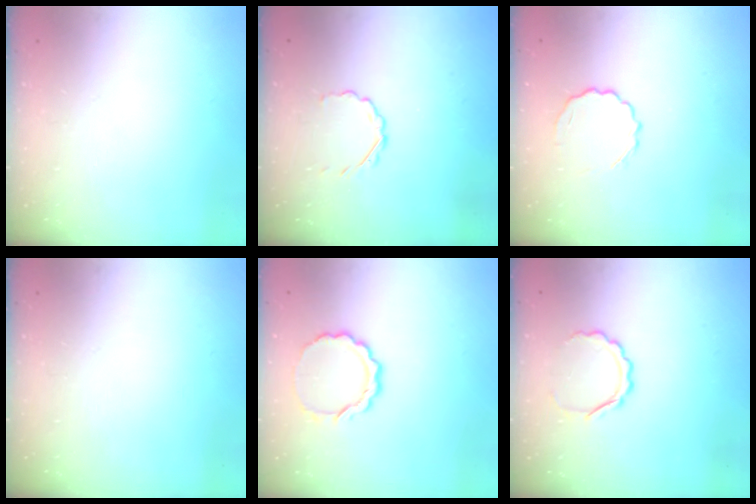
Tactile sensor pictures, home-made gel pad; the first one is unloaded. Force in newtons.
{"total": 2.7, "press": 2.5, "slide": 0.9}
{"total": 5.4, "press": 5.3, "slide": 1.3}
{"total": 0.0}
{"total": 7.9, "press": 7.9, "slide": 1.0}
{"total": 5.5, "press": 5.5, "slide": 0.6}